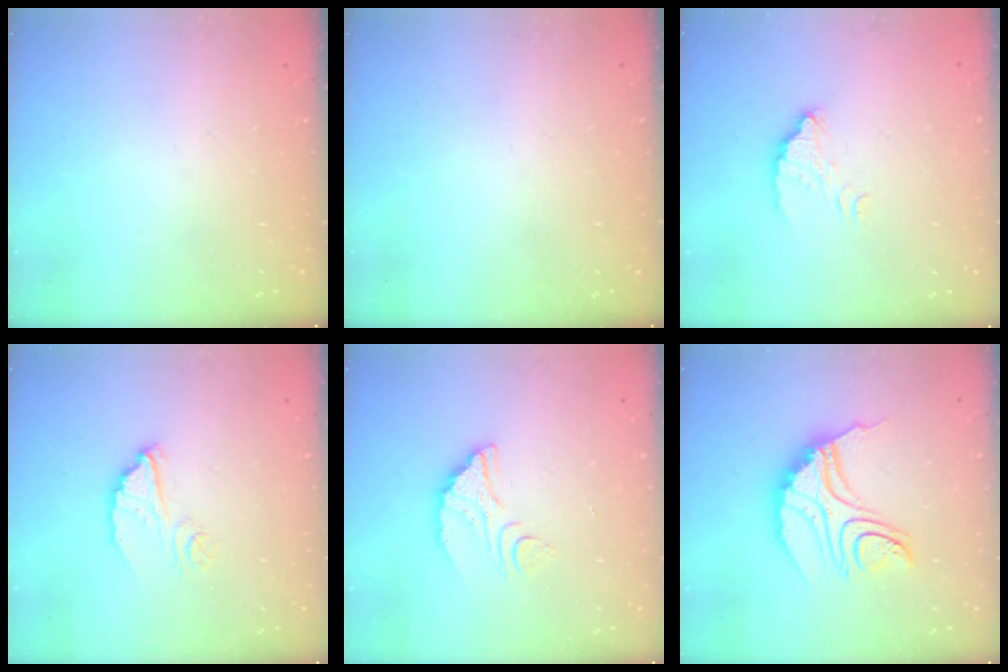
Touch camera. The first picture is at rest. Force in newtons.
{"total": 0.0}
{"total": 3.8, "press": 3.8, "slide": 0.1}
{"total": 7.4, "press": 7.4, "slide": 0.5}
{"total": 6.5, "press": 6.4, "slide": 0.6}
{"total": 13.8, "press": 13.7, "slide": 1.2}